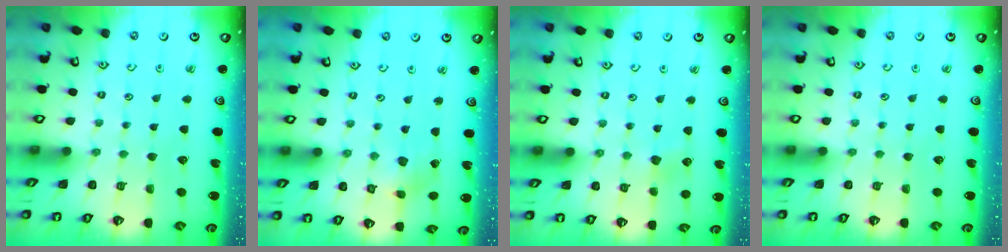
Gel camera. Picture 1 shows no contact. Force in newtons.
{"total": 2.2, "press": 2.2, "slide": 0.4}
{"total": 3.9, "press": 3.7, "slide": 1.0}
{"total": 0.0}